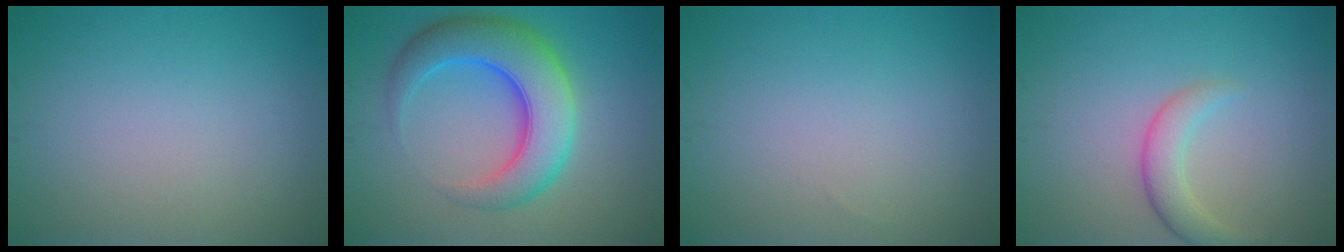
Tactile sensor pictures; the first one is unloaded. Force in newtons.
{"total": 8.0, "press": 8.0, "slide": 0.1}
{"total": 0.0}
{"total": 2.6, "press": 2.6, "slide": 0.2}